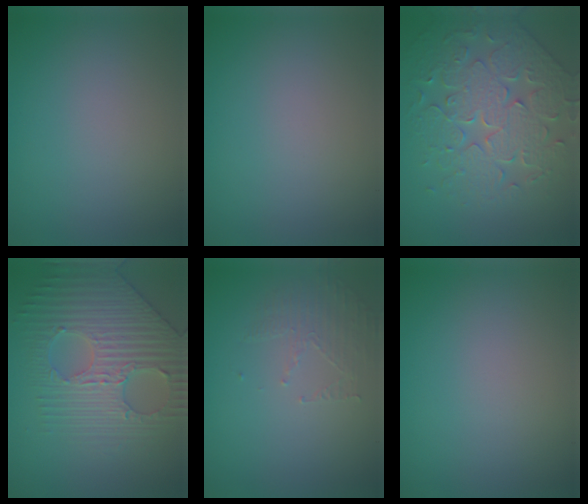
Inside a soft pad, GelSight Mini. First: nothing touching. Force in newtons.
{"total": 0.0}
{"total": 5.6, "press": 5.2, "slide": 2.2}
{"total": 5.3, "press": 5.0, "slide": 1.9}
{"total": 1.6, "press": 0.7, "slide": 1.4}
{"total": 0.0}